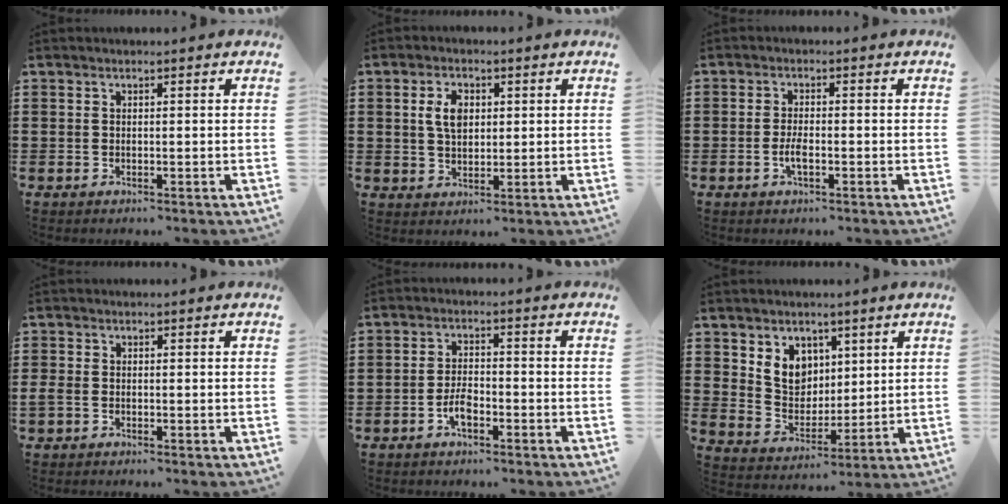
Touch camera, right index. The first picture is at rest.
{"total": 4.7, "force": [0.9, 2.8, 3.6], "torque": [-0.077, 0.013, 0.015]}
{"total": 2.7, "force": [-0.9, 0.8, 2.4], "torque": [-0.058, -0.004, -0.020]}
{"total": 1.1, "force": [-0.8, 0.4, 0.6], "torque": [-0.020, -0.006, -0.019]}
{"total": 3.7, "force": [-1.9, 1.6, 2.8], "torque": [-0.069, -0.002, -0.041]}
{"total": 6.7, "force": [3.2, 5.6, 1.7], "torque": [-0.056, 0.002, 0.061]}